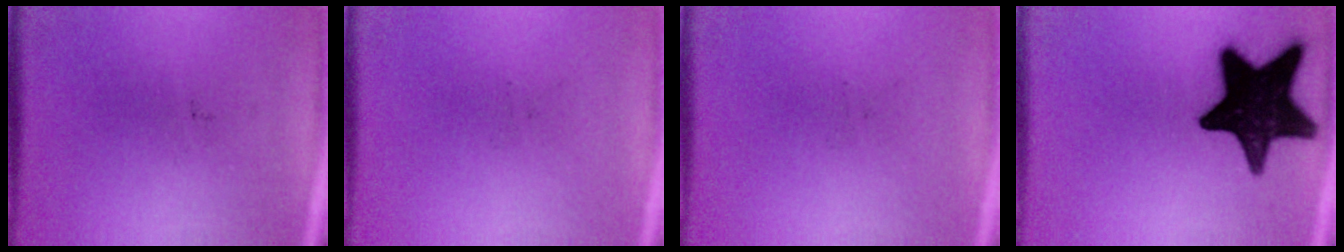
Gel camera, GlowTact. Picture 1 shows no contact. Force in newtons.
{"total": 0.0}
{"total": 0.0}
{"total": 19.4}